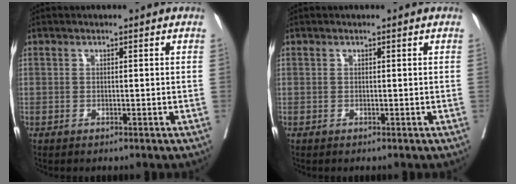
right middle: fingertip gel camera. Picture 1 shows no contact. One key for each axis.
{"total": 0.0}